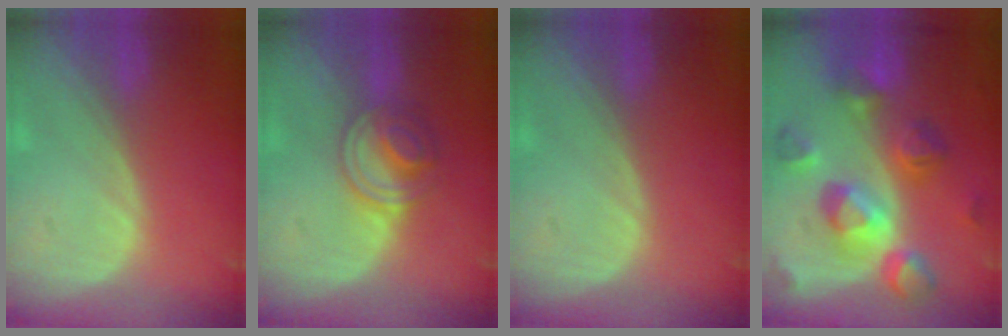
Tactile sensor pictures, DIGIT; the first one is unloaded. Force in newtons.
{"total": 5.6, "press": 5.6, "slide": 0.6}
{"total": 0.0}
{"total": 11.1, "press": 11.1, "slide": 0.9}